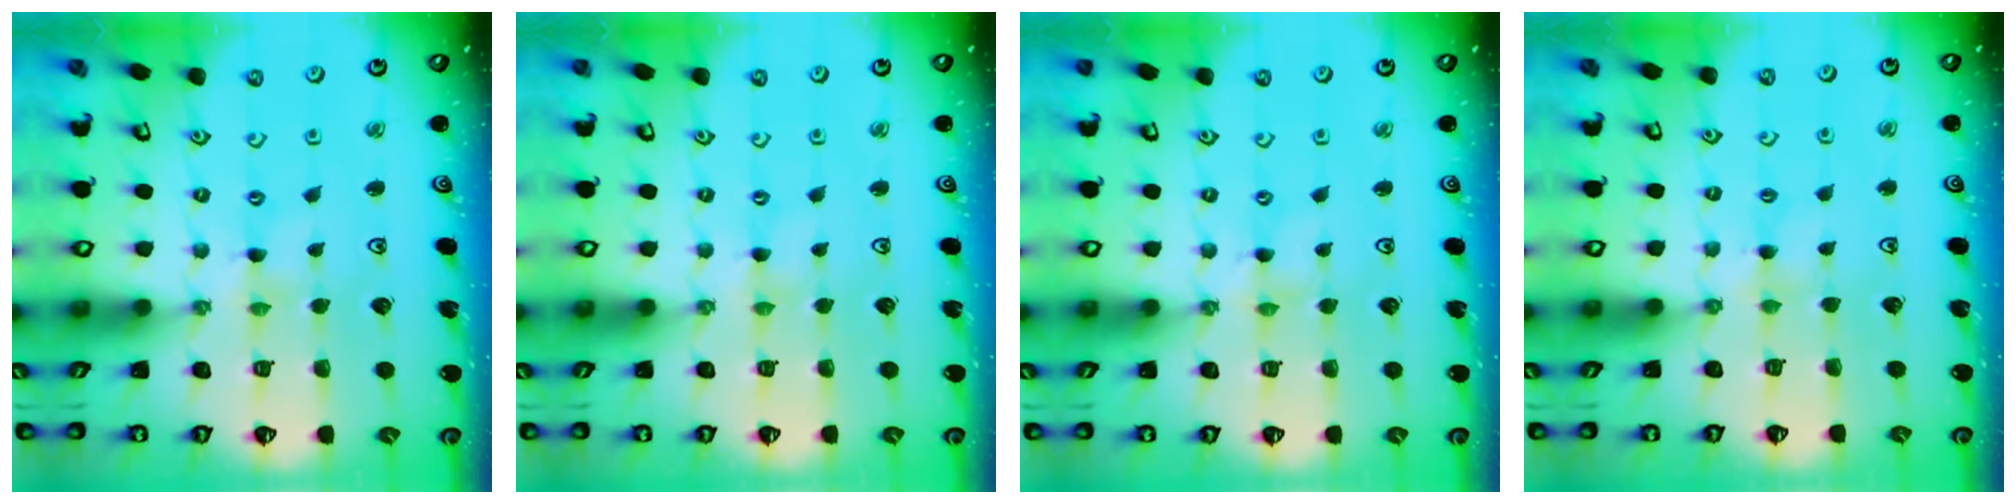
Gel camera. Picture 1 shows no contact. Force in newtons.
{"total": 0.8, "press": 0.8, "slide": 0.1}
{"total": 1.2, "press": 1.1, "slide": 0.2}
{"total": 2.7, "press": 2.6, "slide": 0.4}